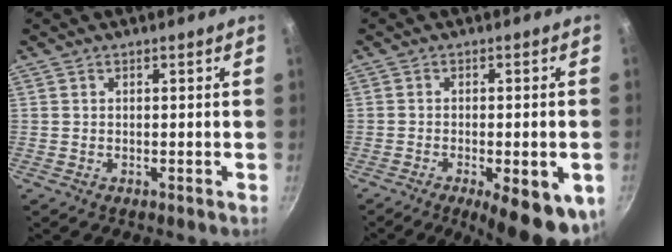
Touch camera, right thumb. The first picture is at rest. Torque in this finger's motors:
{"motor_torque": [0.04, 0.65, 0.60, 0.17, 0.28]}